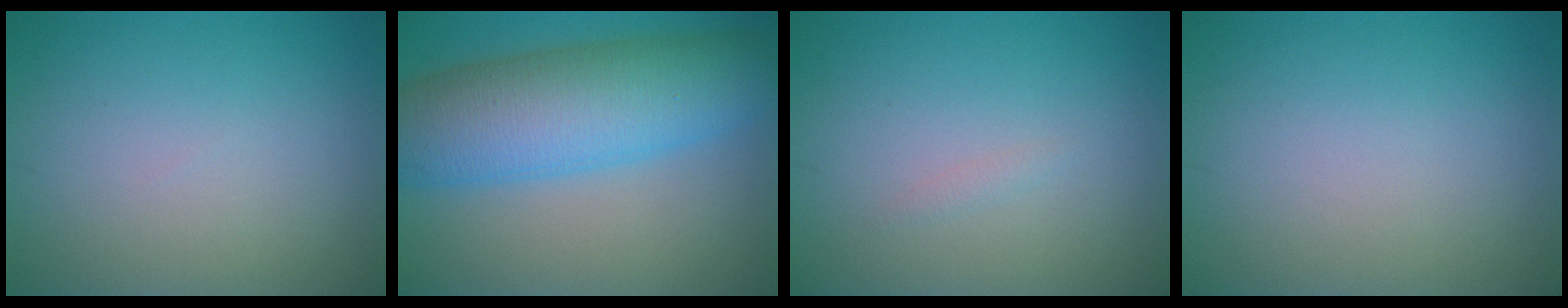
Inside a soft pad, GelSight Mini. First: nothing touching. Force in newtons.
{"total": 10.3, "press": 10.3, "slide": 0.1}
{"total": 0.5, "press": 0.5, "slide": 0.0}
{"total": 0.0}